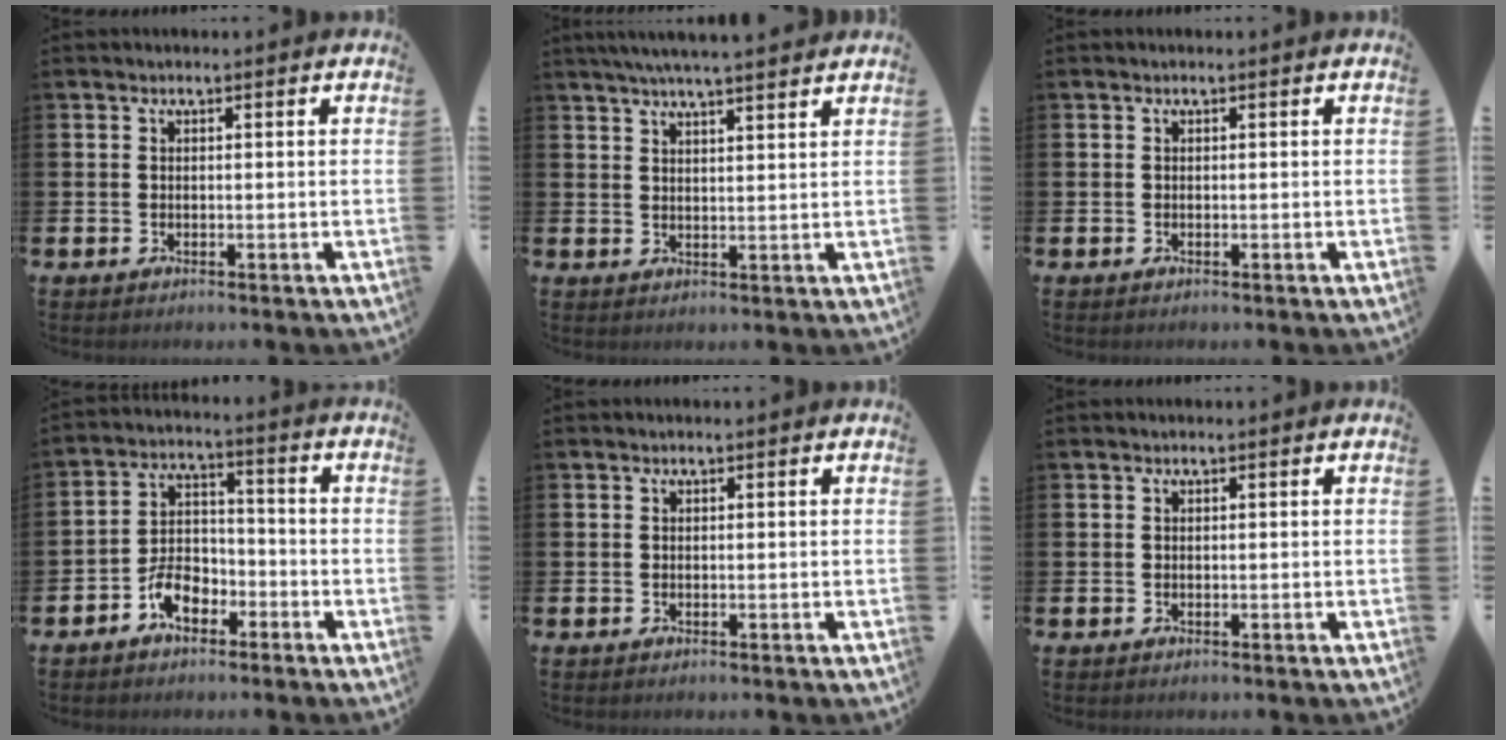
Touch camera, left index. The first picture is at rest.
{"total": 5.0, "force": [4.7, -0.2, 1.7], "torque": [-0.040, -0.012, 0.084]}
{"total": 0.0}
{"total": 5.8, "force": [-3.5, 3.5, 3.0], "torque": [-0.059, 0.019, -0.069]}
{"total": 0.0}
{"total": 0.0}